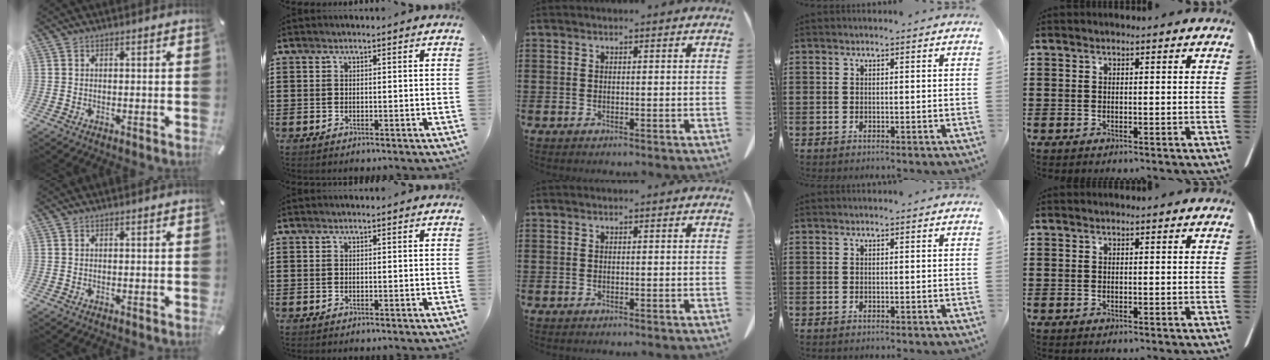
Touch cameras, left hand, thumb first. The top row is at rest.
{}